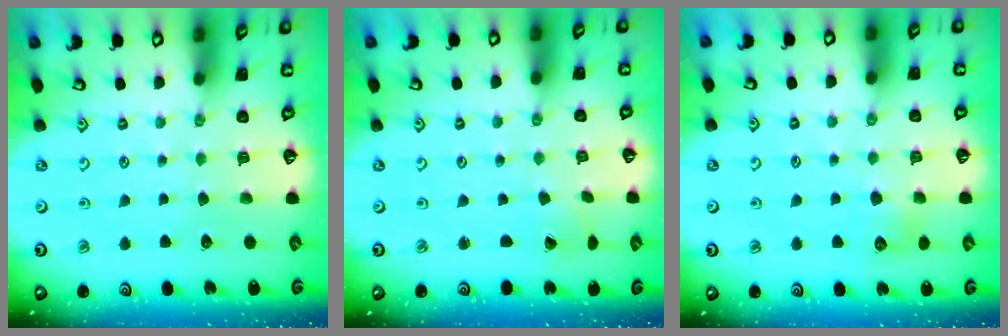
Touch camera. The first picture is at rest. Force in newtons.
{"total": 0.6, "press": 0.6, "slide": 0.0}
{"total": 8.5, "press": 8.5, "slide": 0.7}